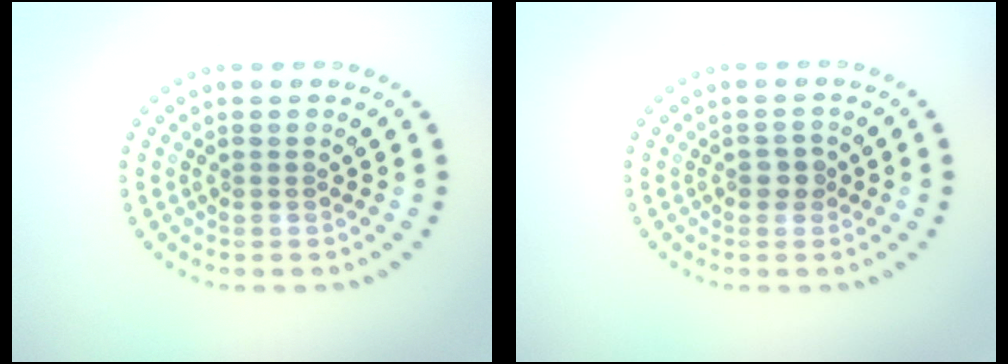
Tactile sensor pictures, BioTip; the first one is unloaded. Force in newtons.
{"total": 1.4, "press": 1.4, "slide": 0.2}